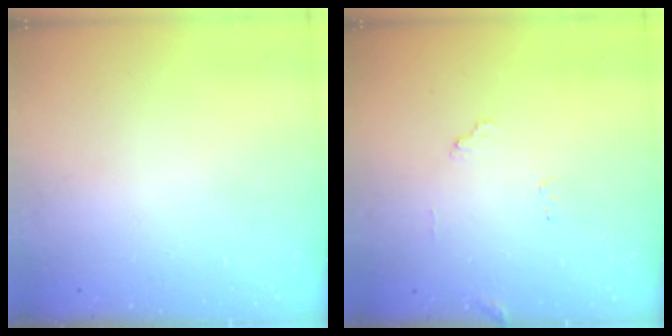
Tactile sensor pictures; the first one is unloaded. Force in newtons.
{"total": 8.5, "press": 8.4, "slide": 0.5}